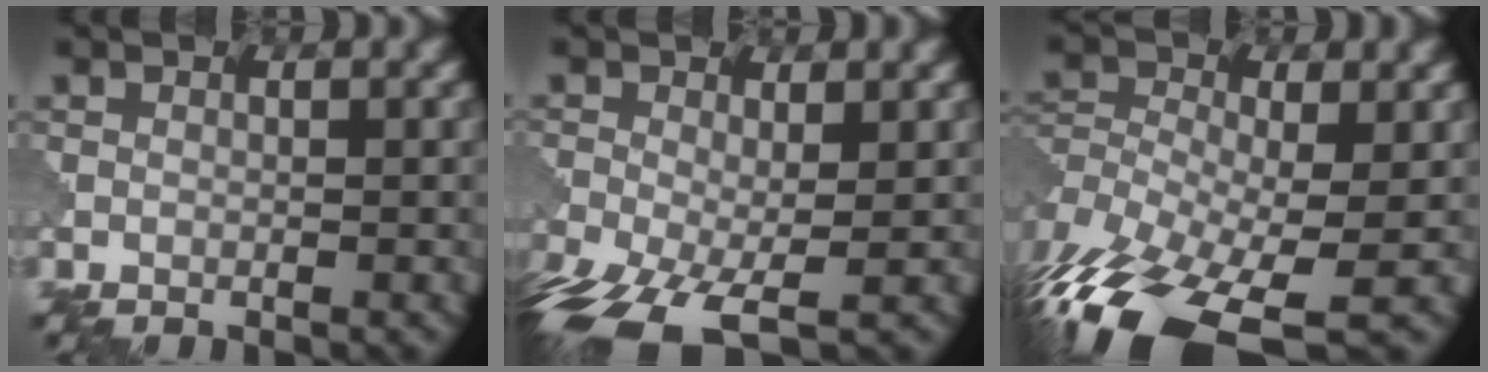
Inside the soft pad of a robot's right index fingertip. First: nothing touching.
{"total": 10.0, "force": [-4.6, 4.8, 7.5], "torque": [-0.168, -0.031, -0.074]}
{"total": 13.5, "force": [-8.3, 5.8, 9.1], "torque": [-0.209, -0.018, -0.122]}